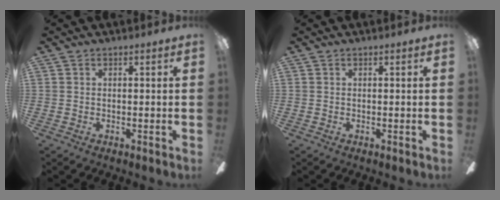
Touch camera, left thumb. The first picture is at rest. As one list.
[{"total": 0.0}]